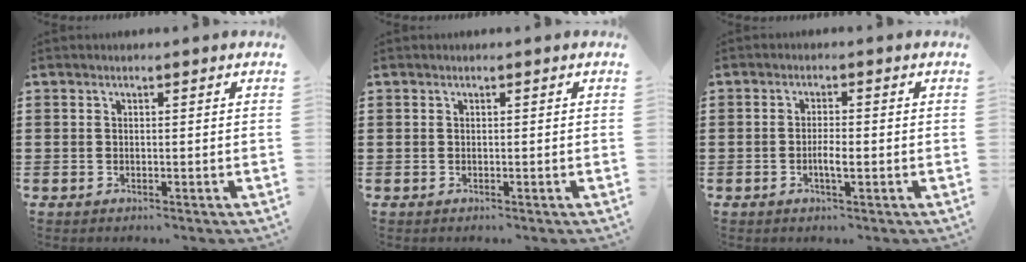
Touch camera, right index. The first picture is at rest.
{"total": 0.0}
{"total": 2.7, "force": [-0.8, 0.5, 2.5], "torque": [-0.043, -0.001, -0.015]}